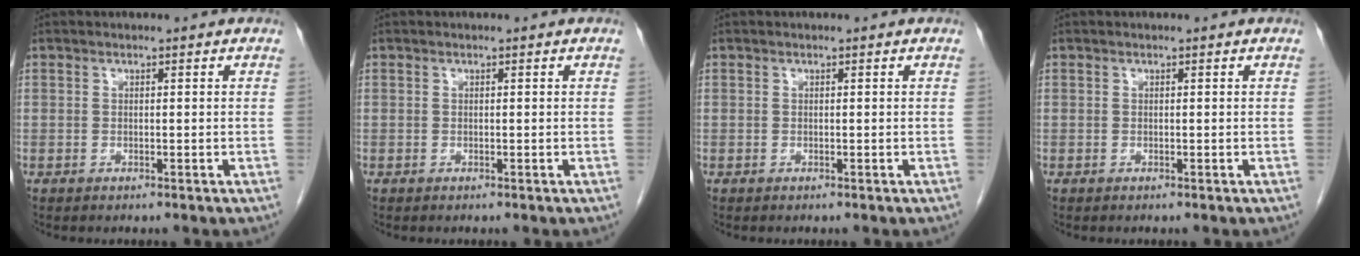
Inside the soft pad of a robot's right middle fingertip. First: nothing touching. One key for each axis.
{"total": 0.0}
{"total": 0.0}
{"total": 0.0}